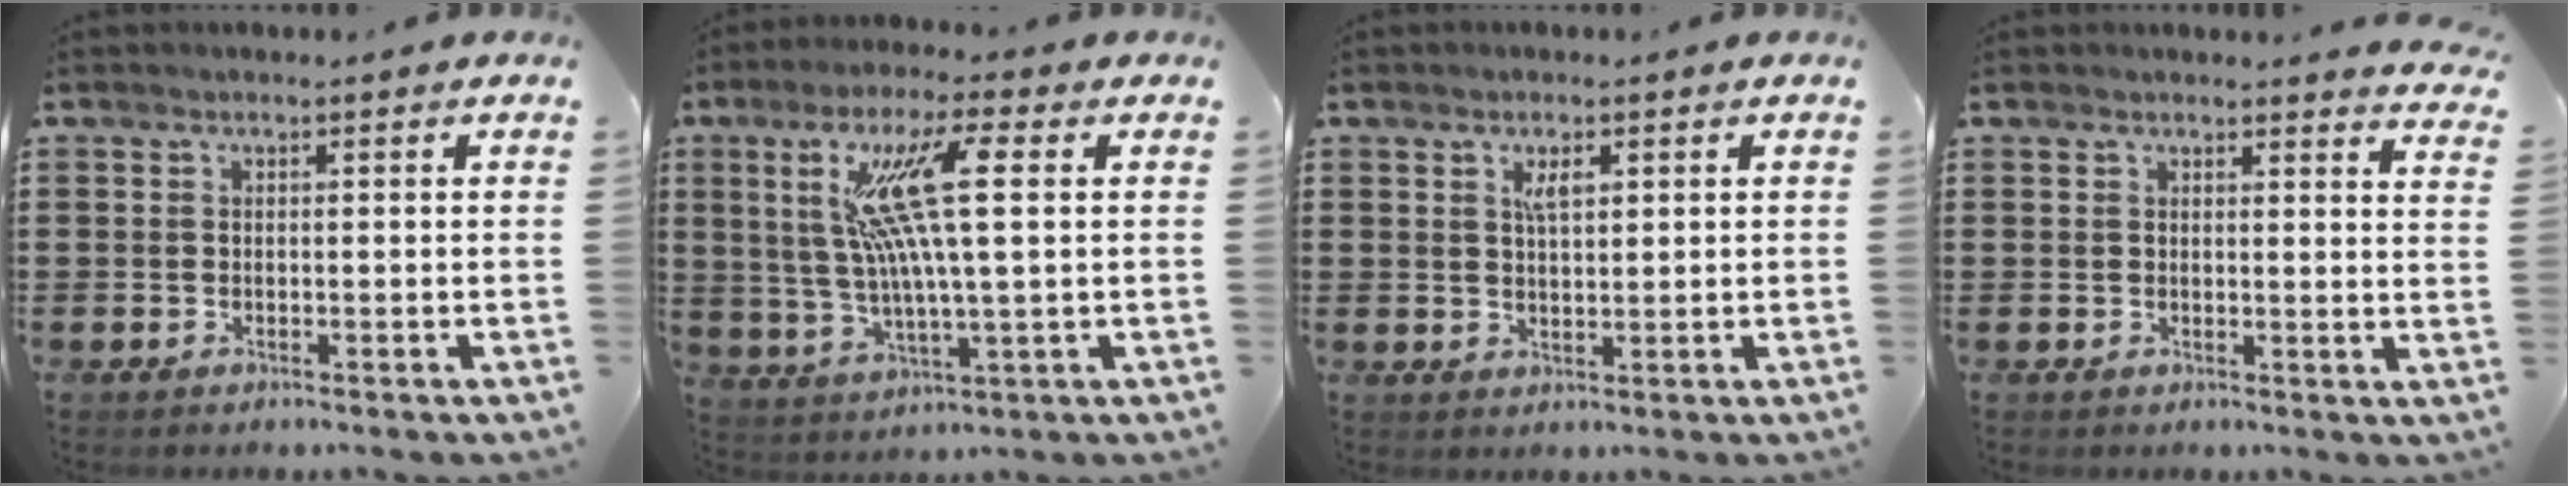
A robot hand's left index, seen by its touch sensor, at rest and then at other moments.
{"total": 13.0, "force": [4.2, 1.9, 12.2], "torque": [-0.259, -0.001, 0.062]}
{"total": 2.6, "force": [1.4, 0.9, 2.1], "torque": [-0.036, 0.000, 0.022]}
{"total": 2.3, "force": [2.3, -0.1, 0.2], "torque": [-0.004, -0.010, 0.042]}